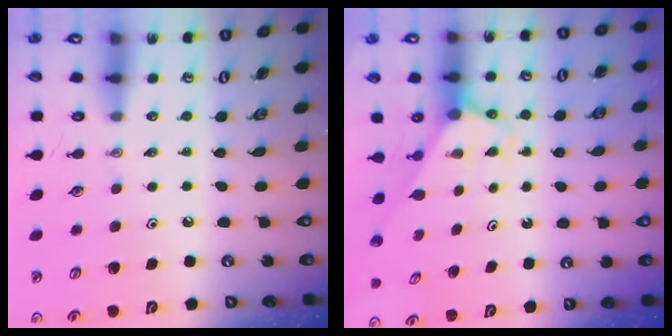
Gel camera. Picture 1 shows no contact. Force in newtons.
{"total": 2.7, "press": 2.7, "slide": 0.2}